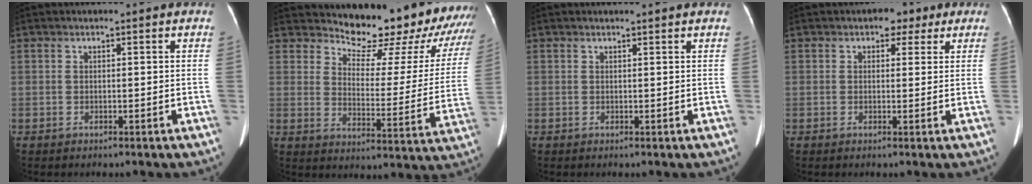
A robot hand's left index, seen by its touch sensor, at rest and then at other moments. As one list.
[{"total": 22.3, "force": [21.0, 4.9, 5.7], "torque": [-0.060, -0.101, 0.244]}, {"total": 1.9, "force": [1.8, -0.2, 0.7], "torque": [-0.012, 0.014, 0.025]}, {"total": 3.2, "force": [1.7, 2.2, 1.5], "torque": [-0.013, 0.016, 0.021]}]